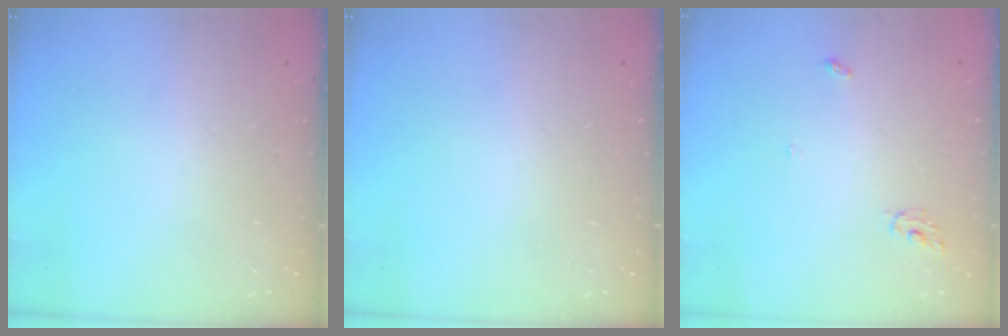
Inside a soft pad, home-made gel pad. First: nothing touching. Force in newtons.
{"total": 0.0}
{"total": 4.0, "press": 4.0, "slide": 0.3}